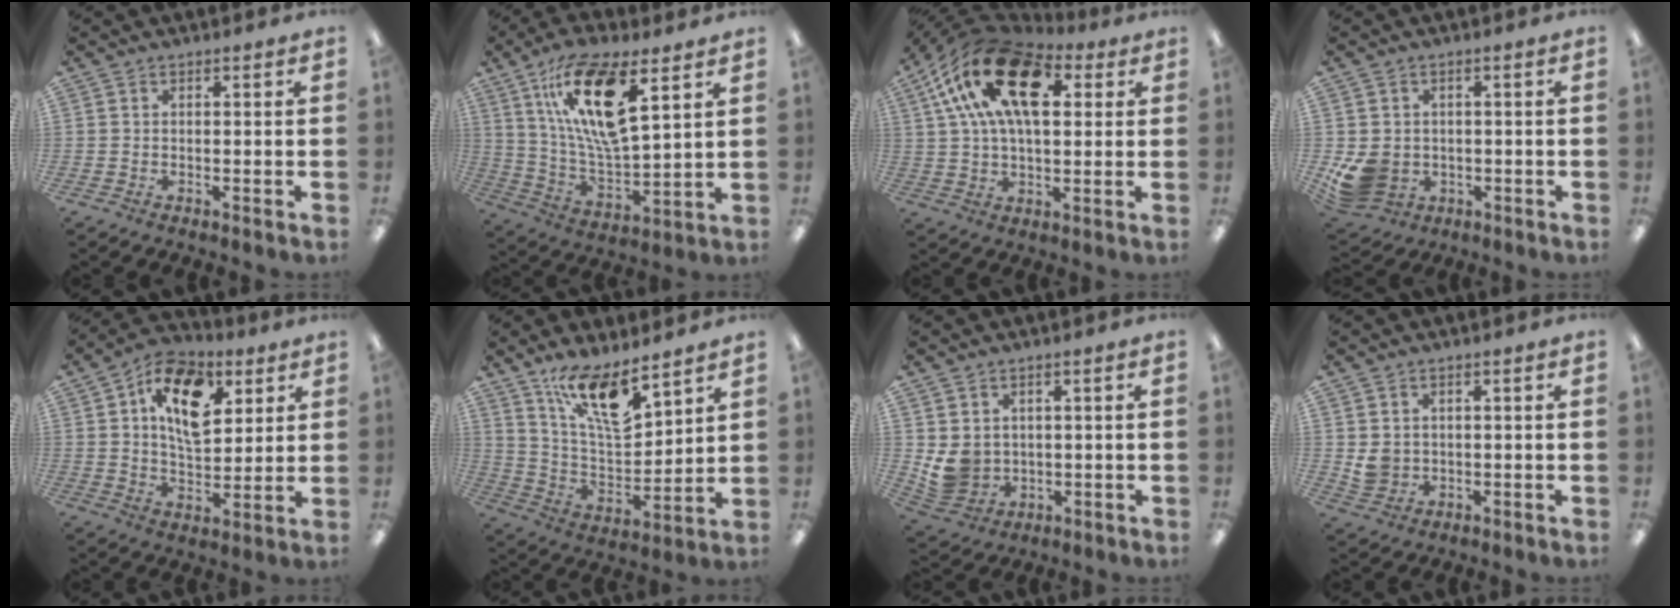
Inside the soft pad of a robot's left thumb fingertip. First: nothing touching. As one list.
[{"total": 18.8, "force": [9.9, 6.3, 14.7], "torque": [-0.290, -0.037, 0.164]}, {"total": 21.9, "force": [8.6, 12.0, 16.2], "torque": [-0.306, -0.020, 0.145]}, {"total": 7.4, "force": [-1.3, 6.3, 3.7], "torque": [-0.092, 0.008, -0.021]}, {"total": 14.6, "force": [6.2, 8.6, 10.1], "torque": [-0.157, -0.004, 0.111]}, {"total": 14.8, "force": [10.5, 4.3, 9.5], "torque": [-0.177, -0.059, 0.183]}, {"total": 6.7, "force": [1.9, 5.9, 2.6], "torque": [-0.072, -0.007, 0.043]}, {"total": 4.1, "force": [1.3, 3.5, 1.5], "torque": [-0.027, 0.003, 0.028]}]